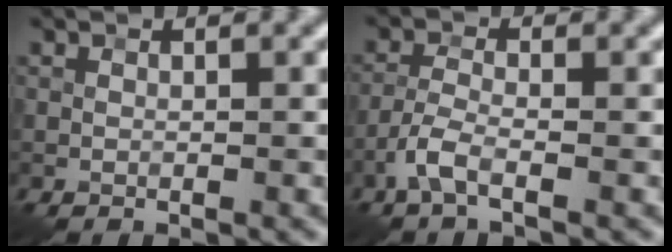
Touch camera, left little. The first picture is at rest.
{"total": 2.6, "force": [-1.6, 0.6, 1.9], "torque": [-0.046, 0.003, -0.041]}